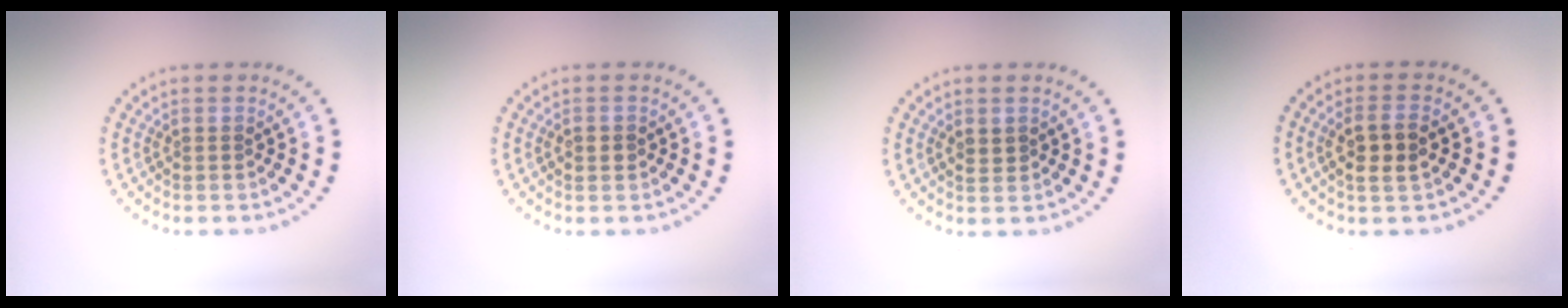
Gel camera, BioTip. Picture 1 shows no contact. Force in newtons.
{"total": 1.3, "press": 1.3, "slide": 0.2}
{"total": 0.7, "press": 0.6, "slide": 0.4}
{"total": 2.9, "press": 2.7, "slide": 0.9}